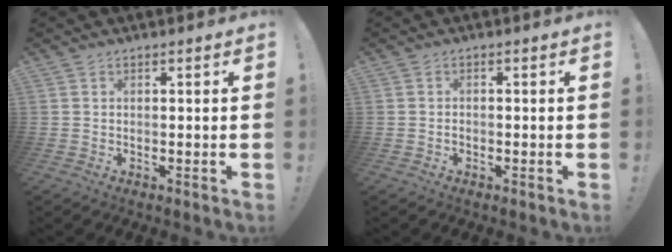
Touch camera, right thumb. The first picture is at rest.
{"total": 0.7, "force": [-0.6, 0.2, 0.3], "torque": [-0.007, 0.003, -0.010]}